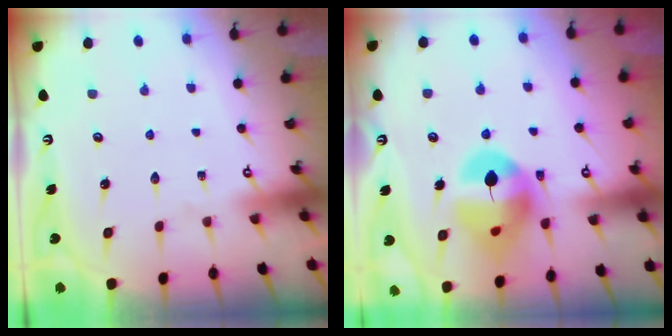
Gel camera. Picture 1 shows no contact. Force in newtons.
{"total": 13.6, "press": 13.5, "slide": 1.6}